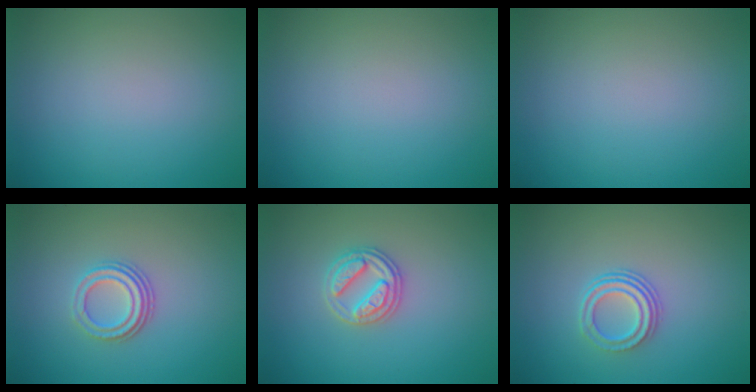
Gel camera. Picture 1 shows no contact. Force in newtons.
{"total": 0.0}
{"total": 0.0}
{"total": 2.9, "press": 2.2, "slide": 2.0}
{"total": 2.7, "press": 2.7, "slide": 0.5}
{"total": 3.1, "press": 2.3, "slide": 2.1}